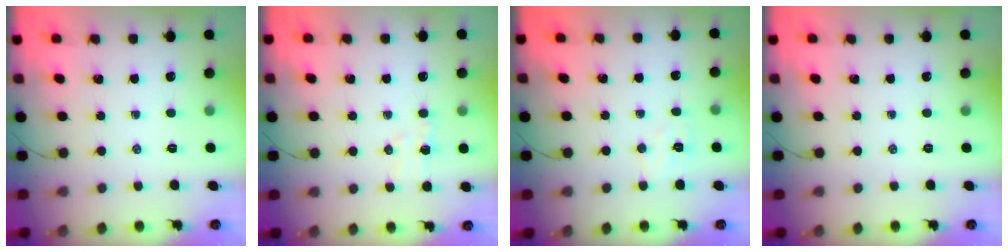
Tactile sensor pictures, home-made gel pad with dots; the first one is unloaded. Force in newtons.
{"total": 4.2, "press": 4.1, "slide": 1.0}
{"total": 4.7, "press": 4.6, "slide": 1.1}
{"total": 0.0}